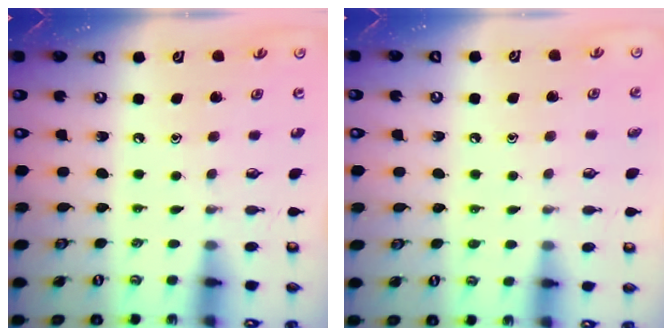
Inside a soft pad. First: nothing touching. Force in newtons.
{"total": 4.1, "press": 4.0, "slide": 0.5}